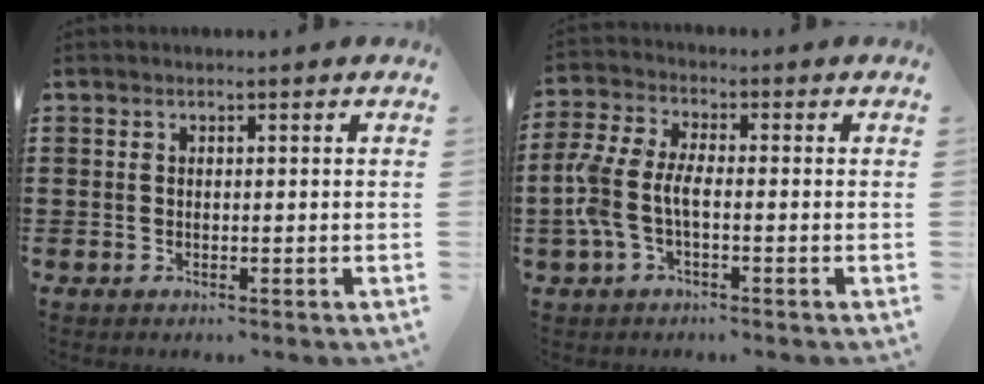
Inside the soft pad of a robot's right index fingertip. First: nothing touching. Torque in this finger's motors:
{"motor_torque": [1.03, -0.45, 0.46, 0.21]}